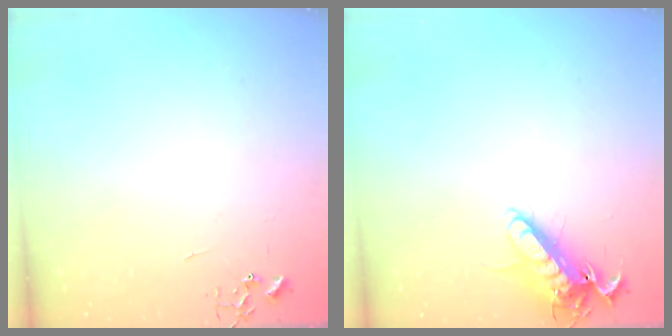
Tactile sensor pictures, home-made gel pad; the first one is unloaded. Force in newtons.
{"total": 13.3, "press": 13.2, "slide": 1.8}